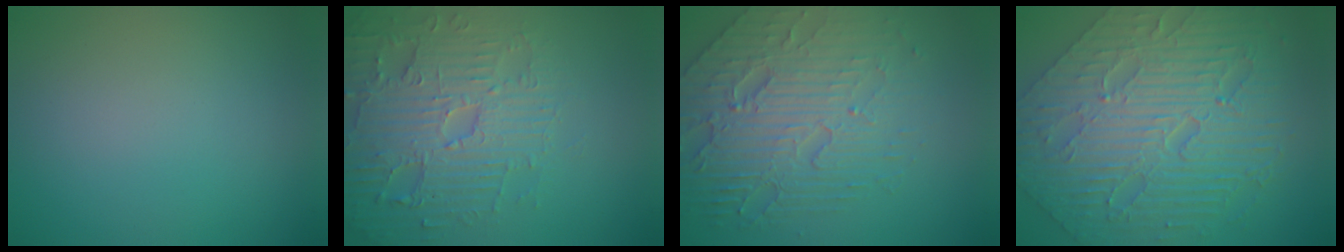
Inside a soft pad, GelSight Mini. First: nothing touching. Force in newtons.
{"total": 5.1, "press": 5.0, "slide": 1.0}
{"total": 7.2, "press": 5.2, "slide": 5.1}
{"total": 10.4, "press": 7.1, "slide": 7.6}